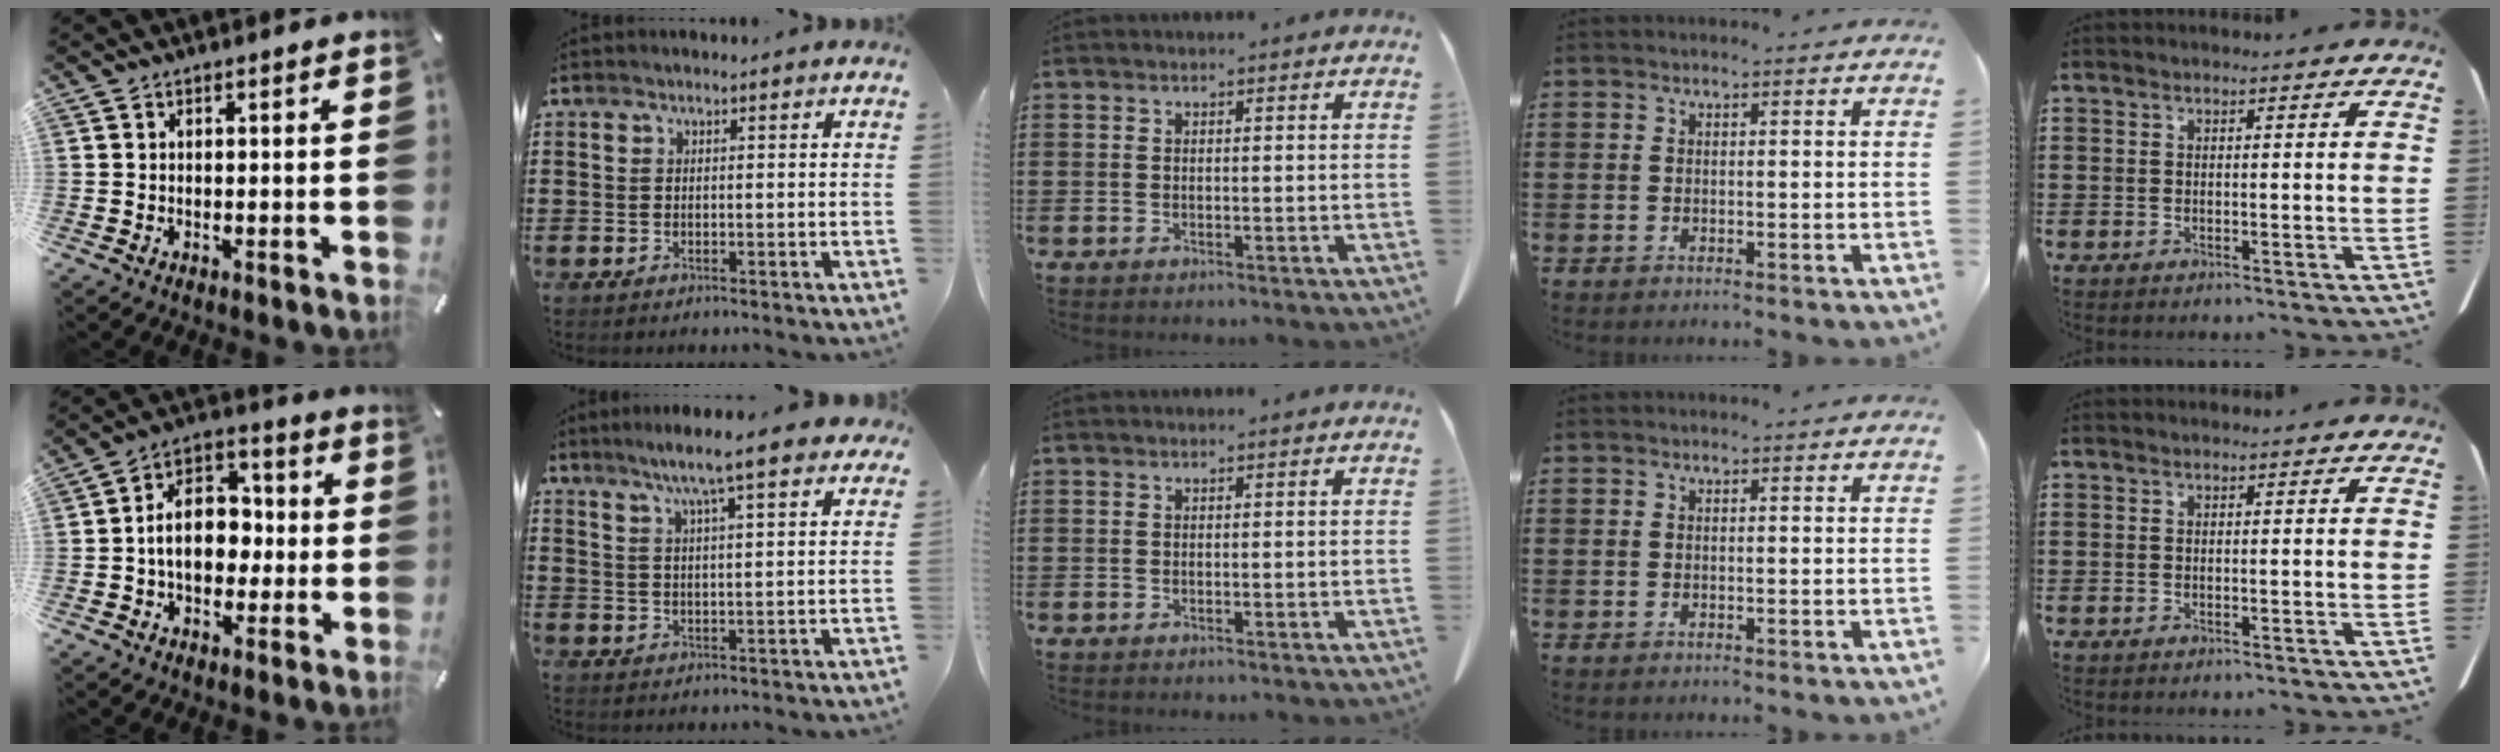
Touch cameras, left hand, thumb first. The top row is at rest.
{"thumb": {"total": 11.5, "force": [-1.4, 8.5, 7.7], "torque": [-0.135, 0.017, -0.025]}, "index": {"total": 7.9, "force": [6.2, 0.6, 4.9], "torque": [-0.103, -0.013, 0.106]}}